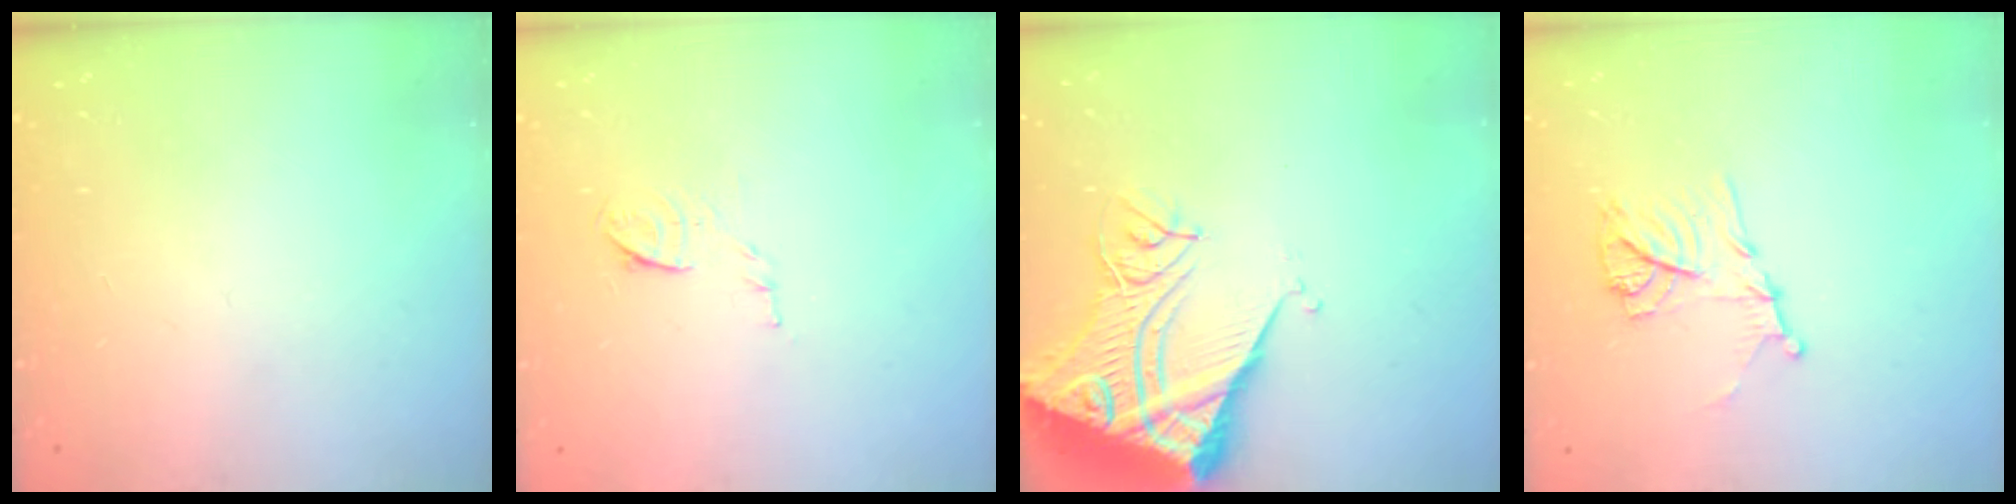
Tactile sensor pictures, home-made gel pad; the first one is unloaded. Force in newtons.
{"total": 6.5, "press": 6.4, "slide": 1.1}
{"total": 16.3, "press": 16.2, "slide": 1.9}
{"total": 11.4, "press": 11.4, "slide": 0.3}